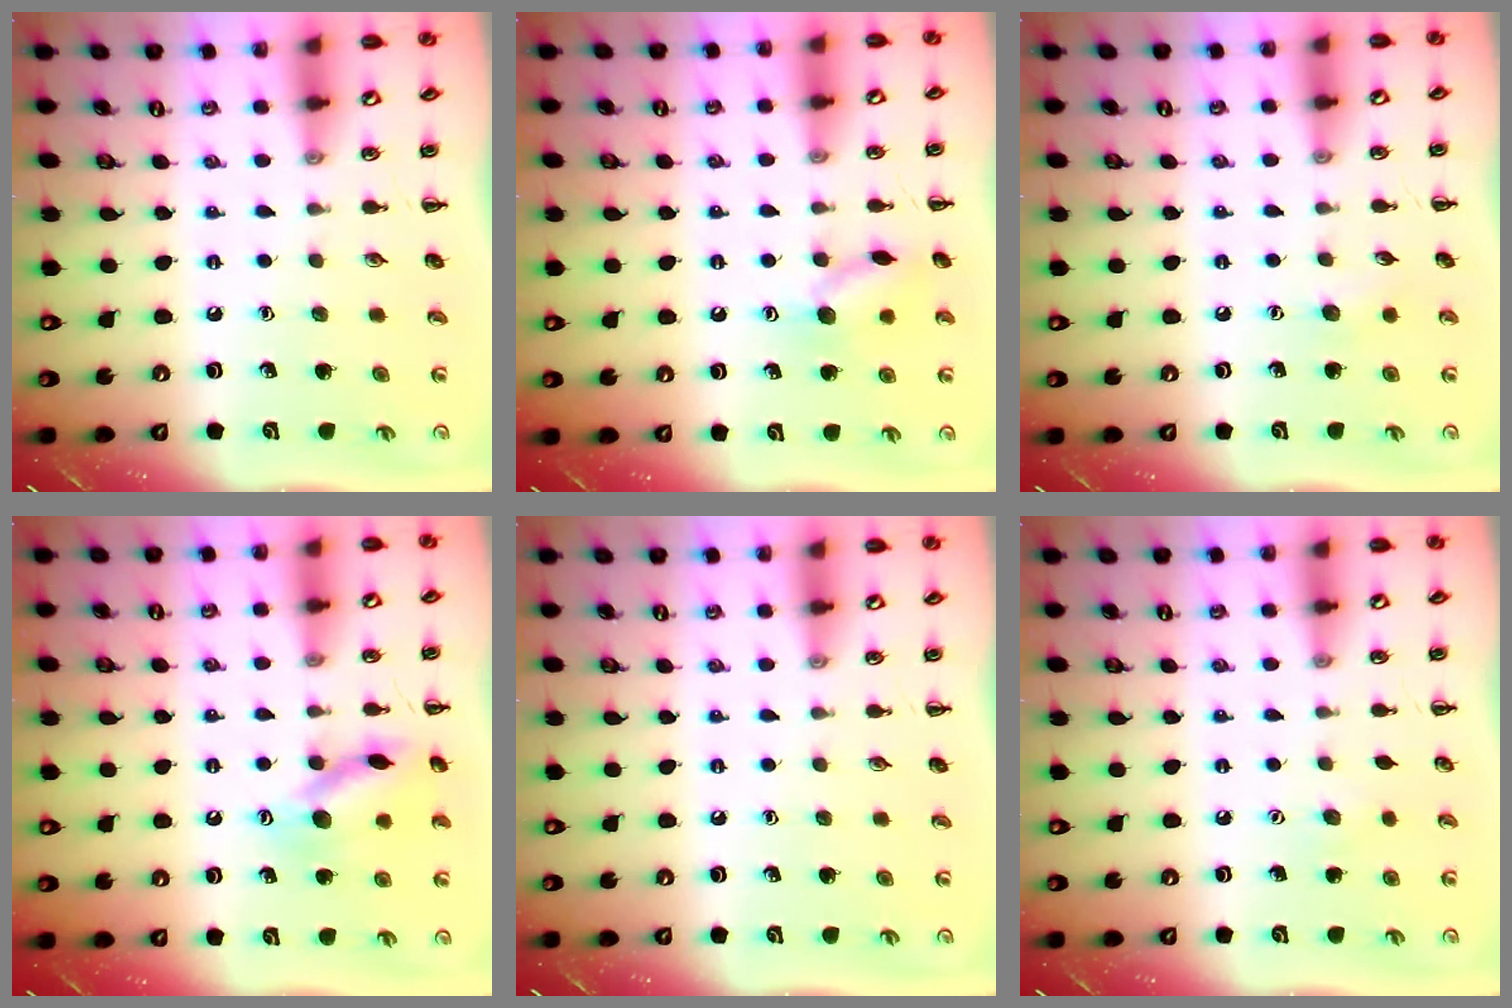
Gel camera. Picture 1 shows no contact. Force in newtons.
{"total": 9.5, "press": 9.5, "slide": 0.5}
{"total": 5.1, "press": 4.9, "slide": 1.2}
{"total": 12.8, "press": 12.8, "slide": 1.2}
{"total": 0.0}
{"total": 3.7, "press": 3.6, "slide": 0.9}